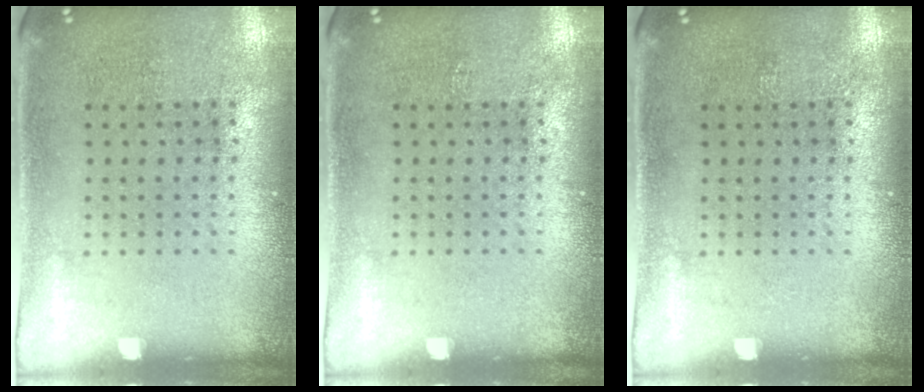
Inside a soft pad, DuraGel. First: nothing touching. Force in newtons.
{"total": 0.0}
{"total": 0.0}